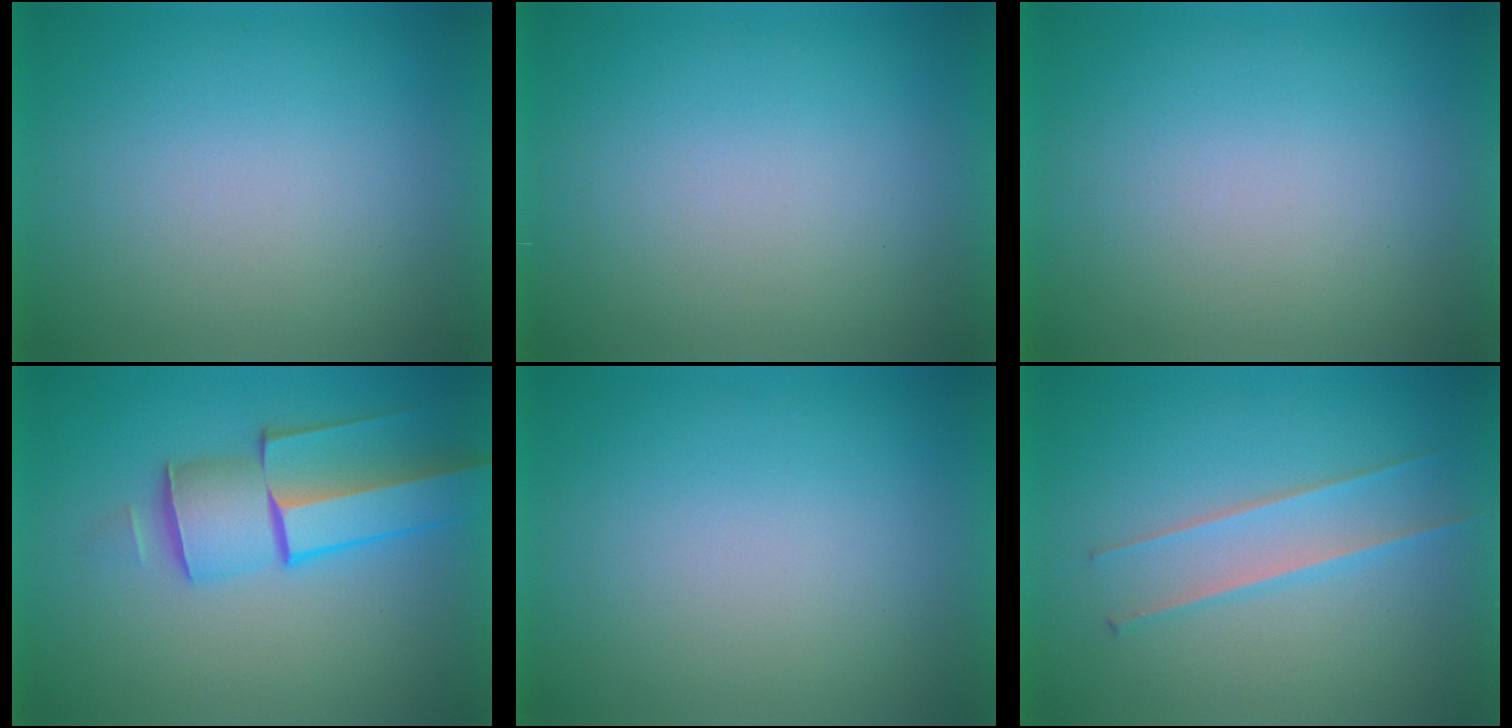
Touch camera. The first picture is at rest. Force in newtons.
{"total": 1.1}
{"total": 1.4}
{"total": 6.2}
{"total": 1.2}
{"total": 2.3}